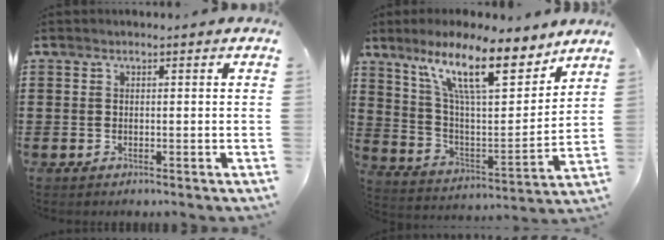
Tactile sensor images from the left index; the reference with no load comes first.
{"total": 15.0, "force": [10.0, 3.4, 10.6], "torque": [-0.215, -0.036, 0.169]}